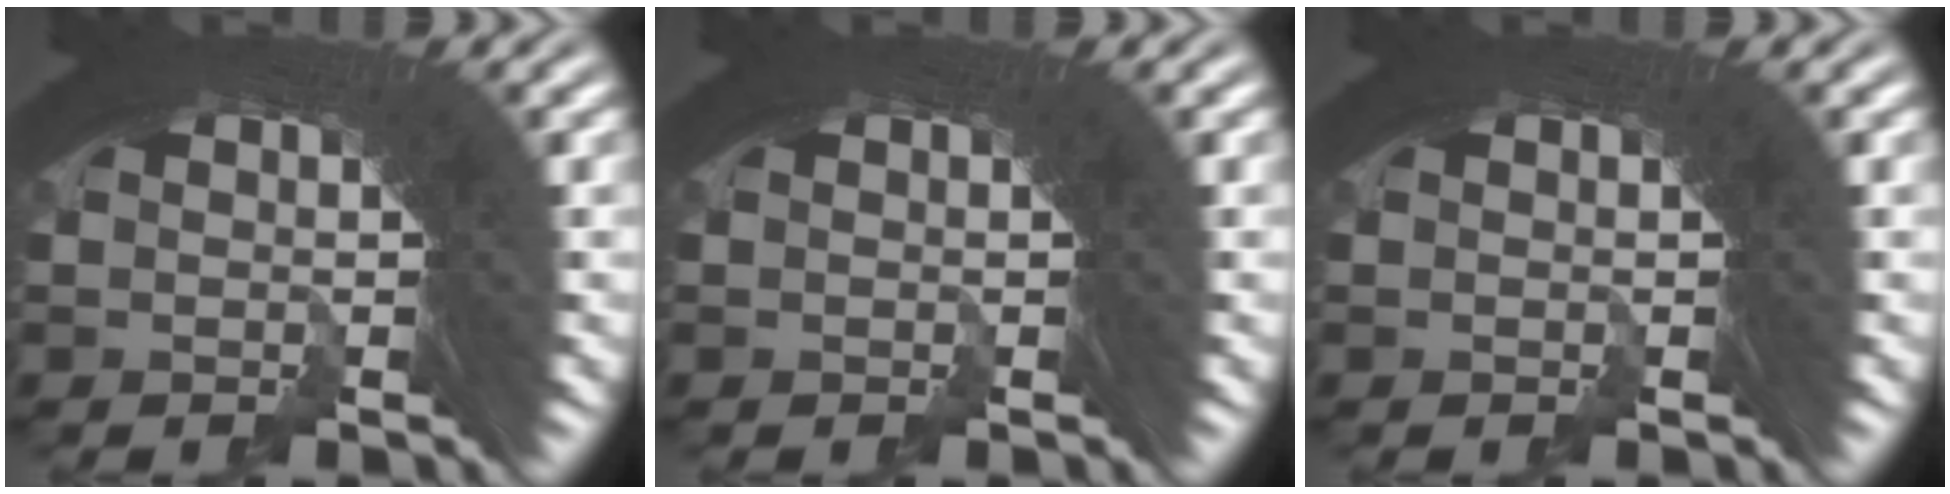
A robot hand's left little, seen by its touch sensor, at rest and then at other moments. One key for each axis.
{"total": 0.0}
{"total": 0.0}